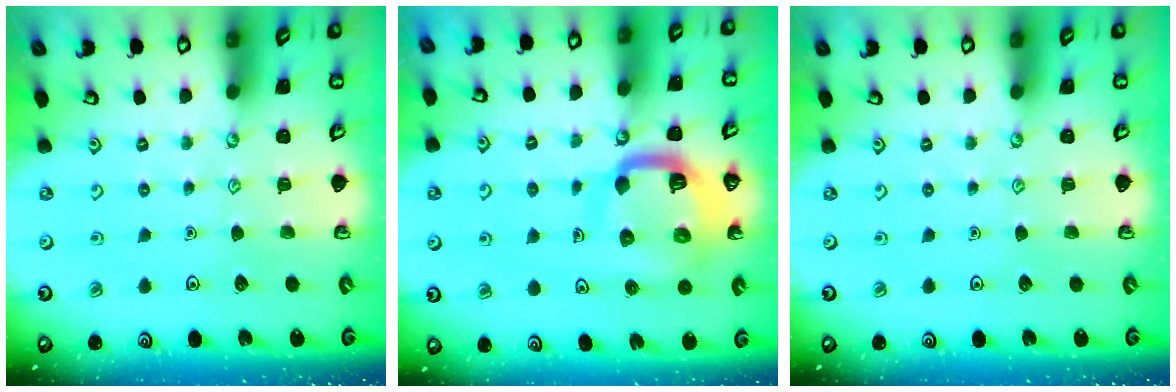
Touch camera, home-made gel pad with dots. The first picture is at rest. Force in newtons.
{"total": 12.0, "press": 11.9, "slide": 1.4}
{"total": 0.0}